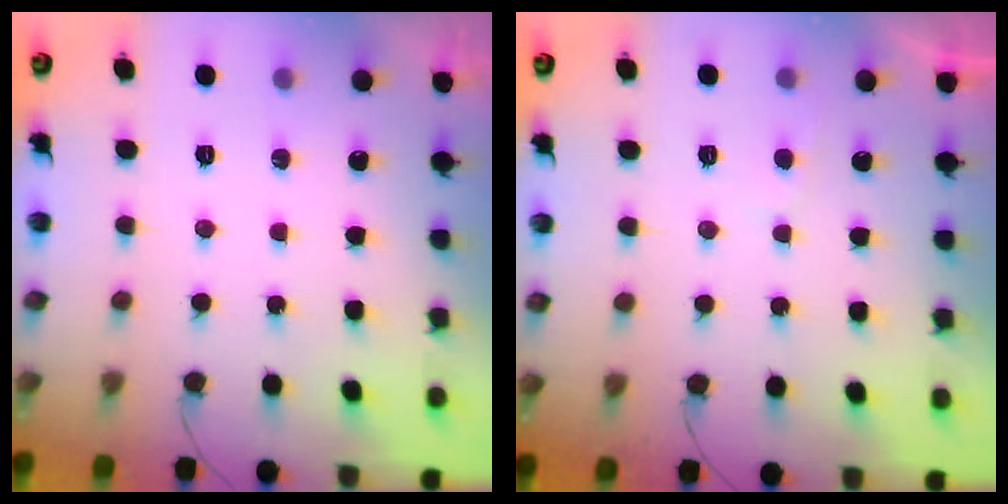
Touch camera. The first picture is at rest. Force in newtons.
{"total": 1.4, "press": 1.4, "slide": 0.2}